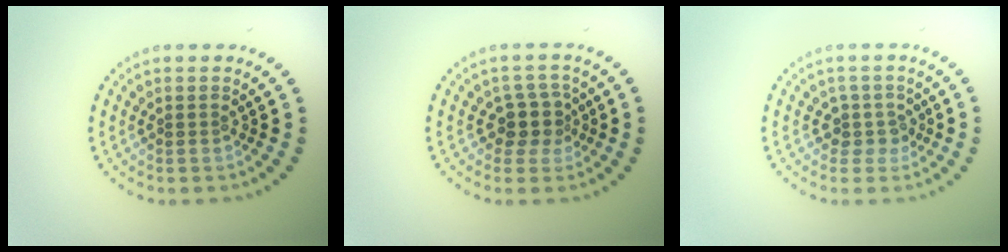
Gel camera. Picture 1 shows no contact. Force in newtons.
{"total": 2.5, "press": 2.0, "slide": 1.4}
{"total": 2.0, "press": 1.6, "slide": 1.2}